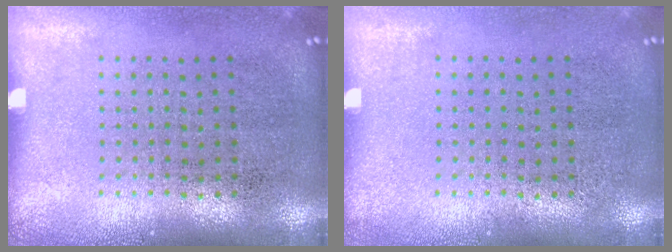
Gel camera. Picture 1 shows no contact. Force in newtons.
{"total": 0.0}